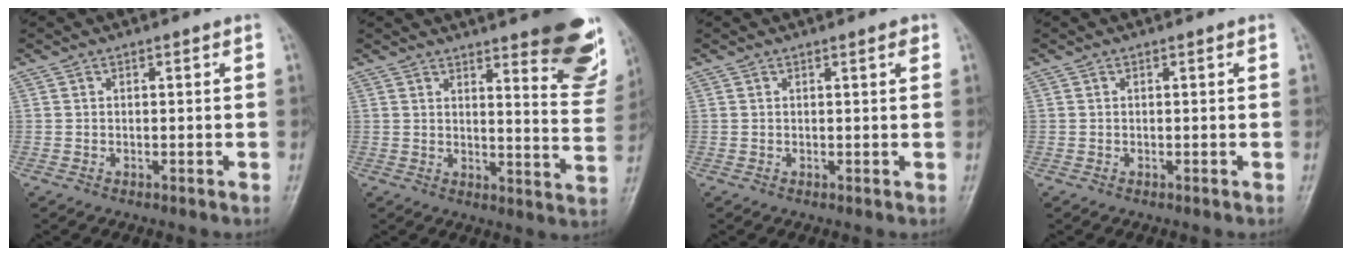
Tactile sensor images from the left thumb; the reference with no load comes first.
{"total": 18.0, "force": [11.5, 4.6, 13.1], "torque": [-0.130, -0.073, 0.136]}
{"total": 1.2, "force": [0.6, 0.3, 1.0], "torque": [-0.013, 0.000, 0.006]}
{"total": 0.0}